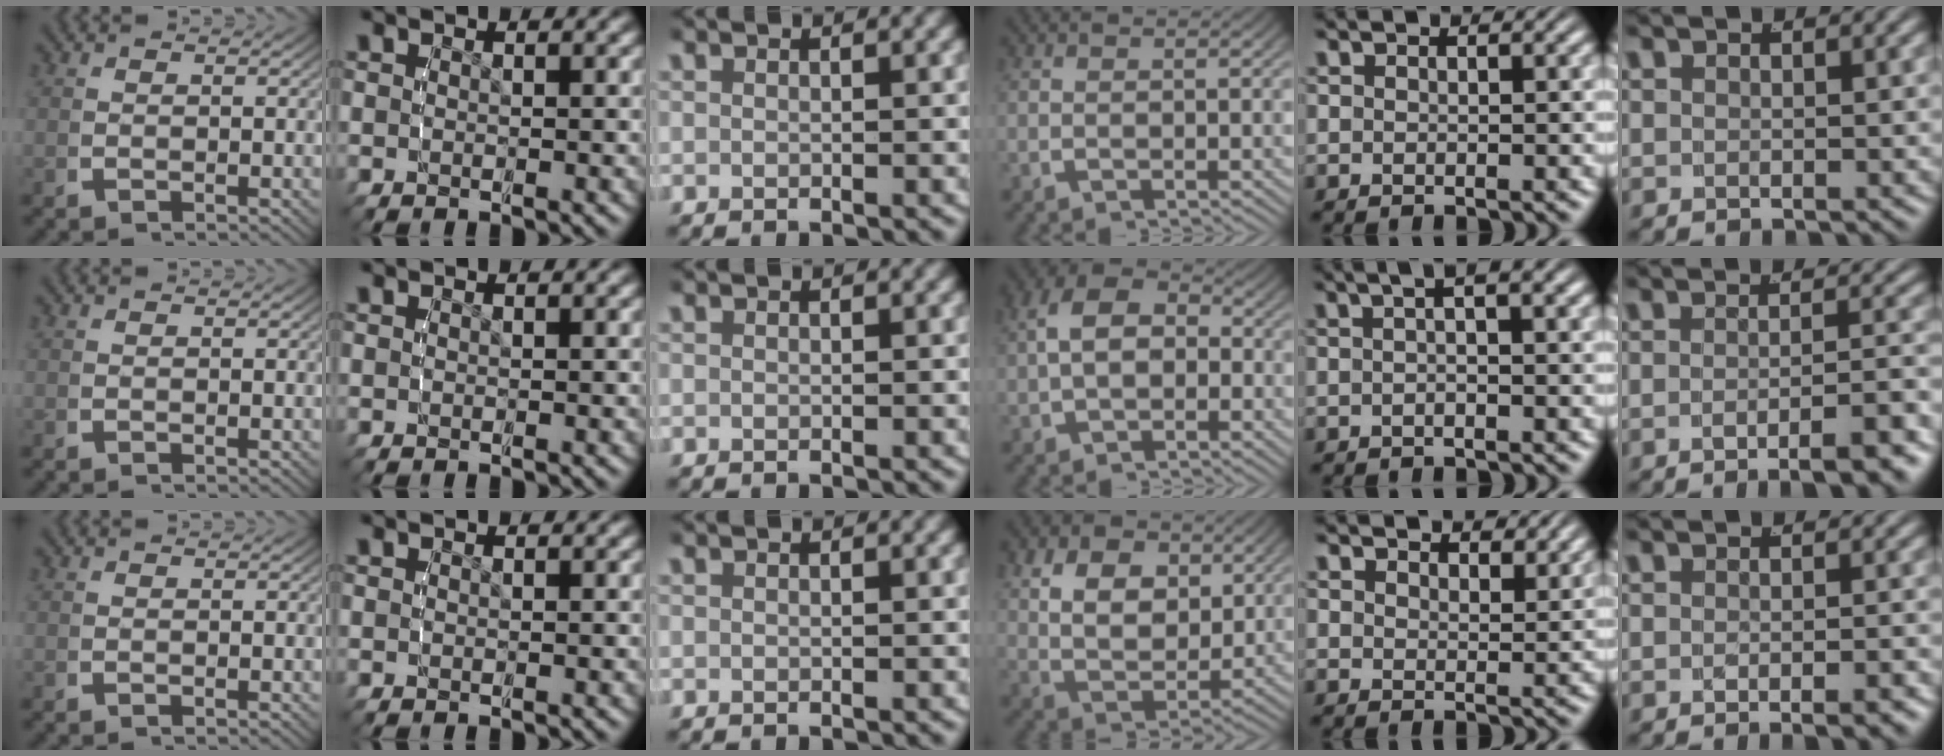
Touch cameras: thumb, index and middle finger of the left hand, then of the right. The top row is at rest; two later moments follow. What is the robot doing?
{"motion": "lift_and_place", "object": "cloth"}